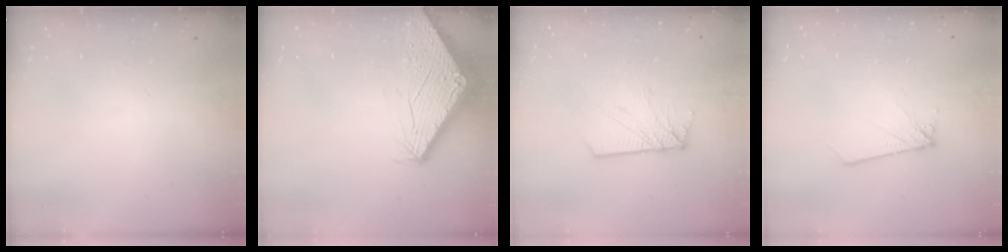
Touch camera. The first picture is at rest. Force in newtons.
{"total": 2.8, "press": 2.8, "slide": 0.1}
{"total": 5.5, "press": 5.5, "slide": 0.1}
{"total": 1.7, "press": 1.7, "slide": 0.1}